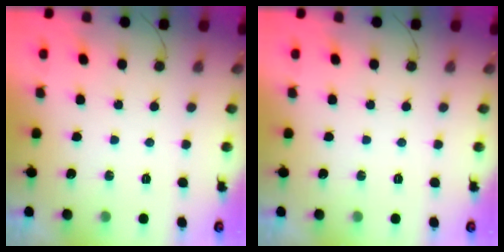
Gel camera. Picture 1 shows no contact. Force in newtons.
{"total": 0.0}